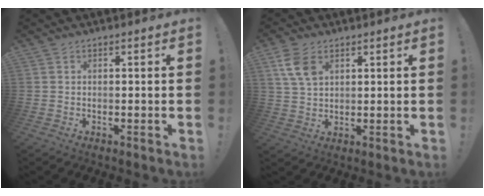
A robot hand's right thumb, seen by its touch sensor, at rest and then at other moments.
{"total": 7.9, "force": [3.4, 5.1, 5.0], "torque": [-0.091, -0.006, 0.069]}